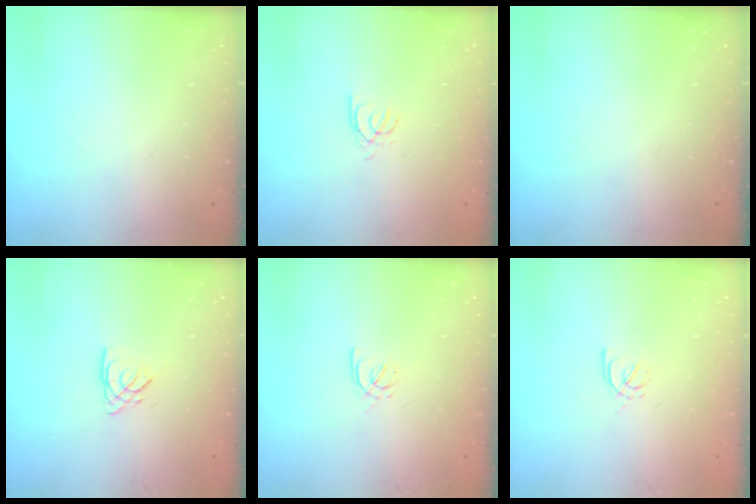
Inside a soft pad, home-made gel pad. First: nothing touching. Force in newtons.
{"total": 2.4, "press": 2.3, "slide": 0.4}
{"total": 0.0}
{"total": 3.1, "press": 3.1, "slide": 0.3}
{"total": 2.4, "press": 2.3, "slide": 0.6}
{"total": 2.4, "press": 2.3, "slide": 0.6}